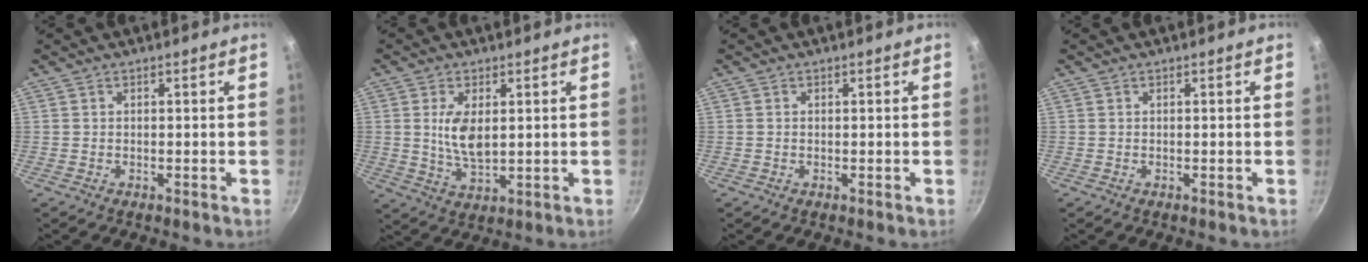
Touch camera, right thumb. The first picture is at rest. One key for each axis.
{"total": 7.0, "fx": 1.3, "fy": 3.5, "fz": 6.0, "tx": -0.110, "ty": -0.017, "tz": 0.030}
{"total": 0.0}
{"total": 0.0}